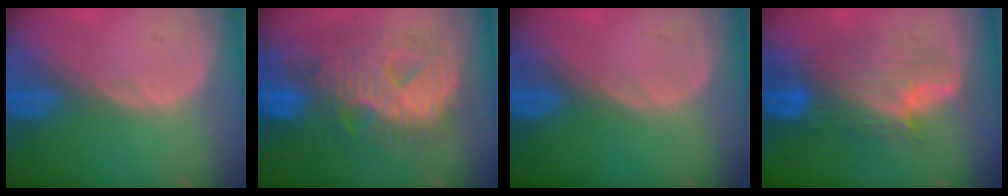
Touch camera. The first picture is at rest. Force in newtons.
{"total": 12.1, "press": 12.0, "slide": 1.4}
{"total": 0.0}
{"total": 8.2, "press": 8.2, "slide": 0.2}